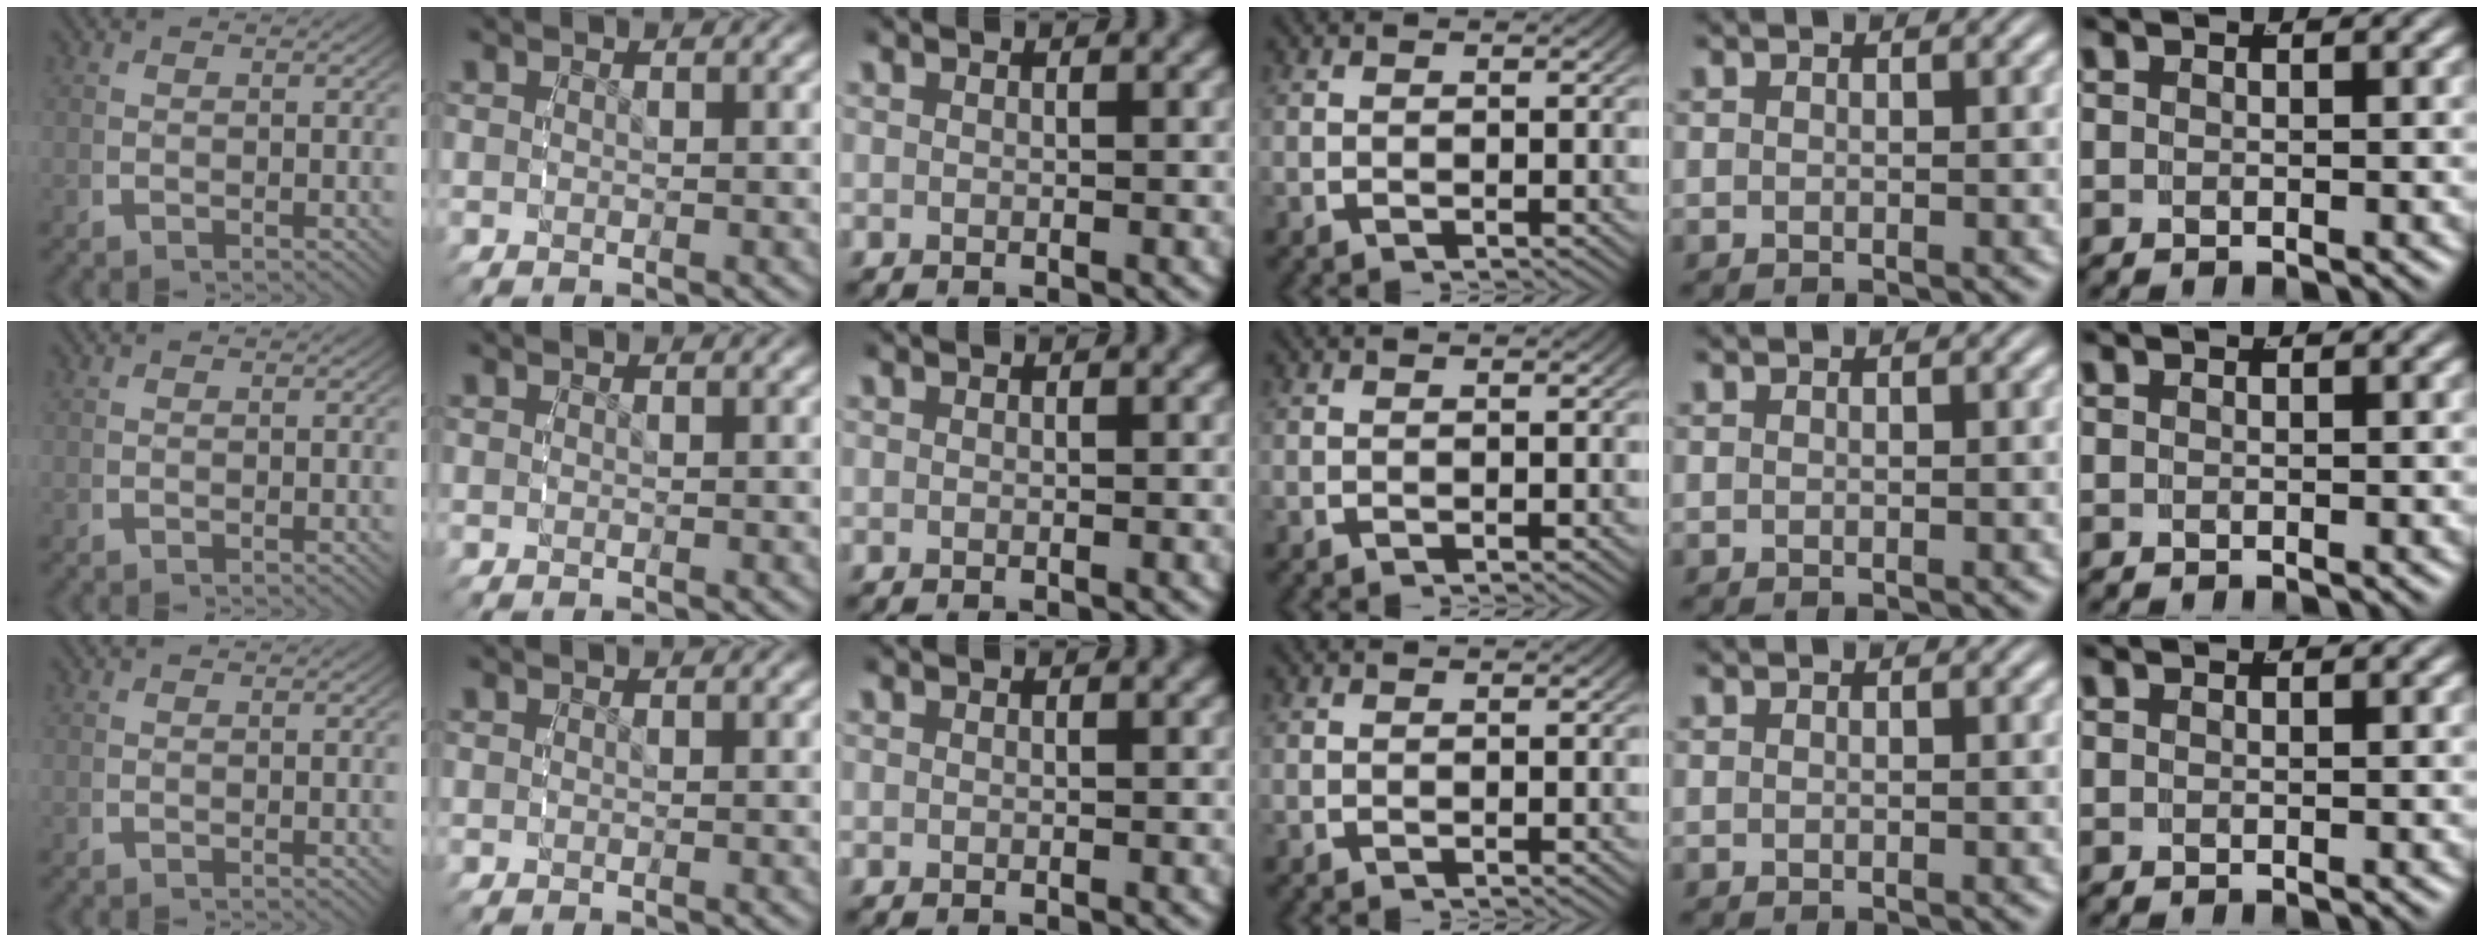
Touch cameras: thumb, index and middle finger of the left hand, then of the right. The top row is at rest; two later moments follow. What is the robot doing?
{"motion": "reach", "object": "backpack"}